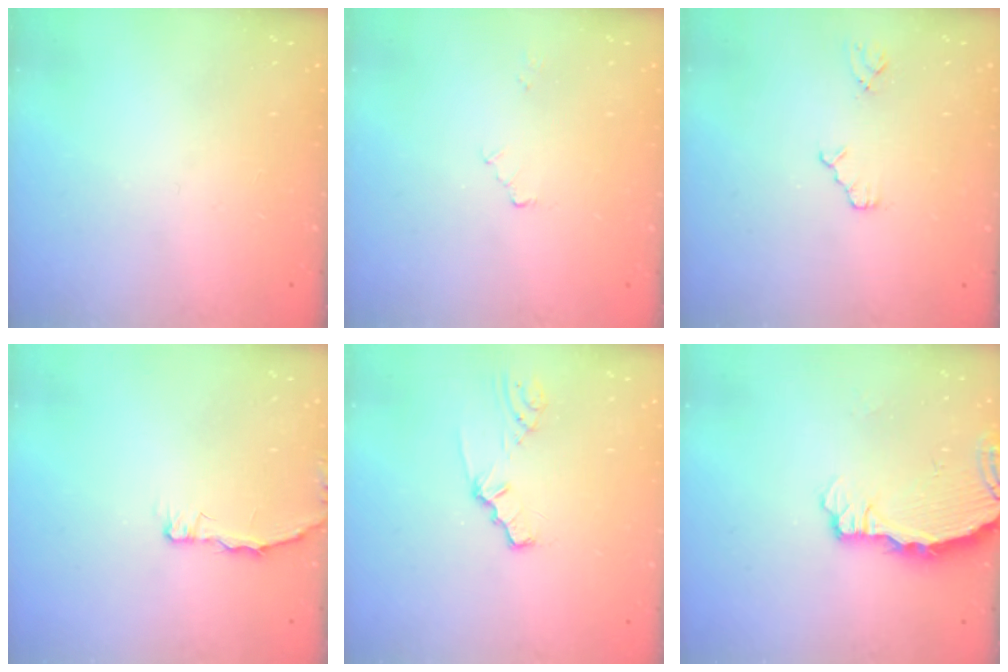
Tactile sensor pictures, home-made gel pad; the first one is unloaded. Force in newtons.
{"total": 2.0, "press": 2.0, "slide": 0.3}
{"total": 2.3, "press": 2.3, "slide": 0.4}
{"total": 2.9, "press": 2.9, "slide": 0.3}
{"total": 1.2, "press": 1.2, "slide": 0.2}
{"total": 3.6, "press": 3.6, "slide": 0.3}